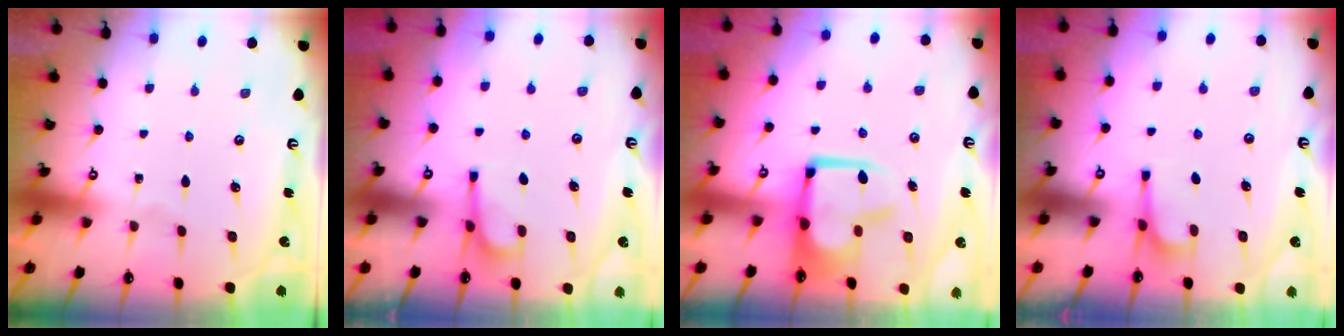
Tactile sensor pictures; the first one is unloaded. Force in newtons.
{"total": 4.7, "press": 4.7, "slide": 0.5}
{"total": 3.5, "press": 3.4, "slide": 0.8}
{"total": 1.2, "press": 1.2, "slide": 0.5}